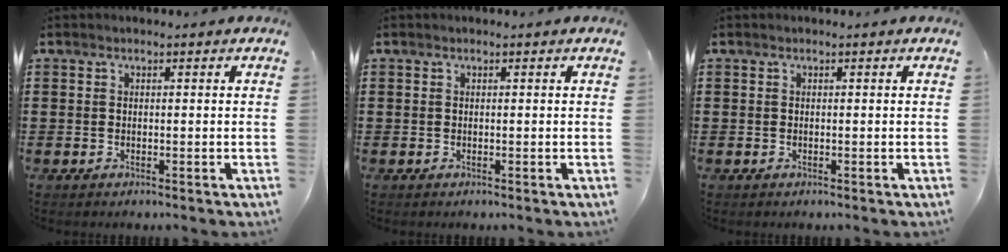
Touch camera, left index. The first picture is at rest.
{"total": 0.0}
{"total": 0.0}